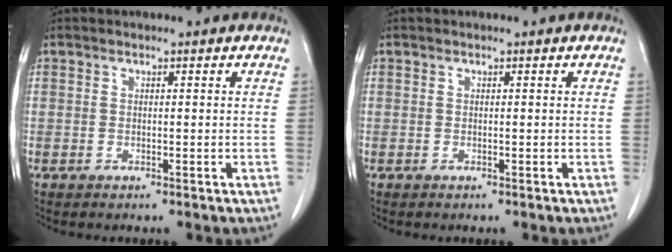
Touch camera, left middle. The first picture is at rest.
{"total": 0.0}